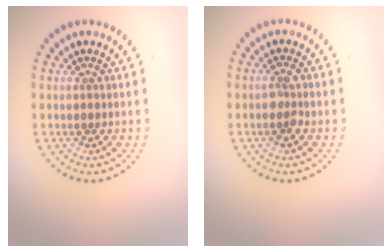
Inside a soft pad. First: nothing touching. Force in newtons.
{"total": 1.6, "press": 1.5, "slide": 0.5}